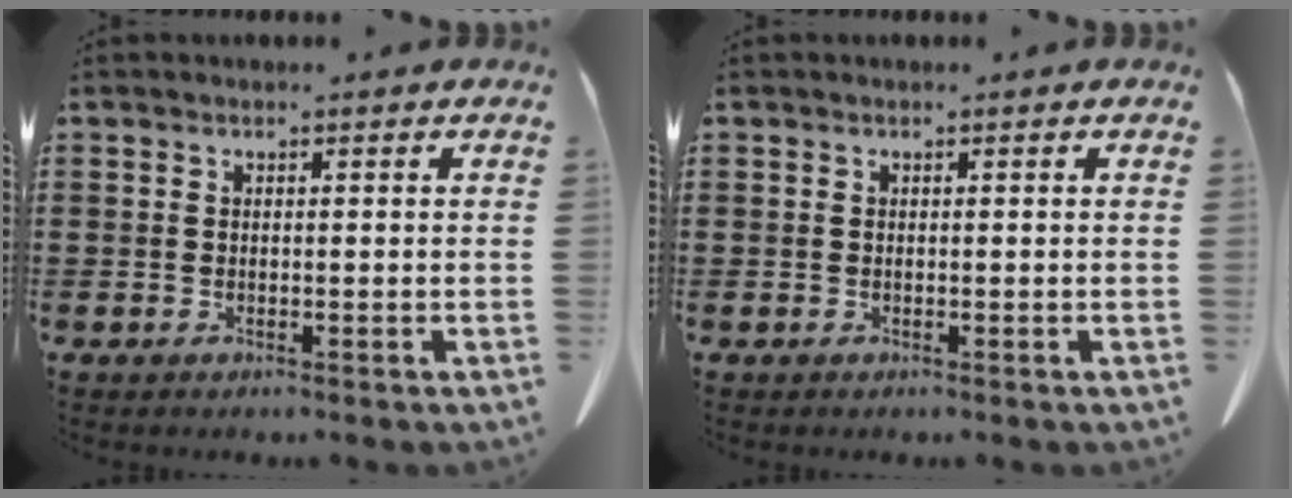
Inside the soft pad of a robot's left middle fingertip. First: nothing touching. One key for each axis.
{"total": 0.0}